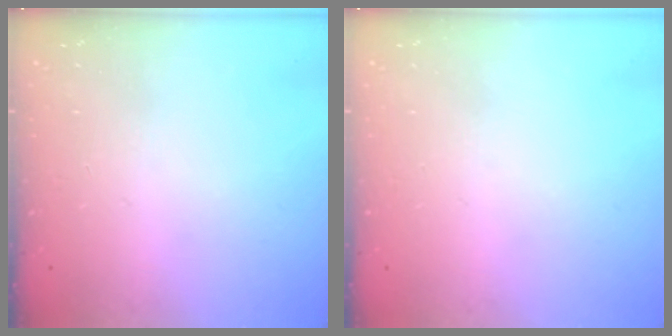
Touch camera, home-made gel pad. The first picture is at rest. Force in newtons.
{"total": 0.0}